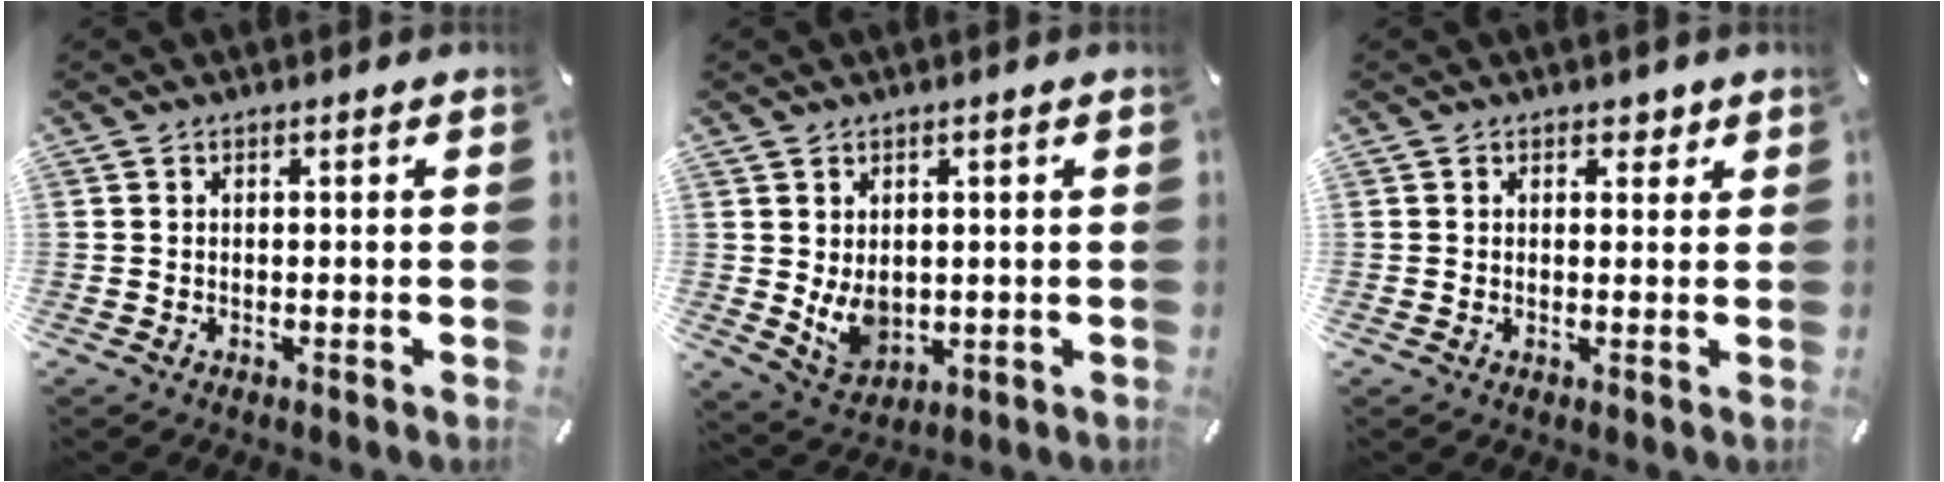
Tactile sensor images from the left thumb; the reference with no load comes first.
{"total": 6.5, "force": [1.0, 5.2, 3.8], "torque": [-0.081, -0.011, 0.020]}
{"total": 2.1, "force": [1.3, 1.6, 0.6], "torque": [0.010, -0.005, 0.017]}